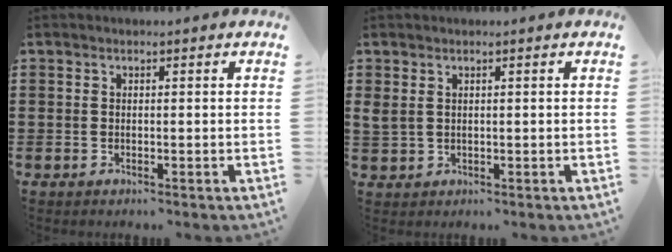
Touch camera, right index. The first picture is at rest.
{"total": 1.3, "force": [0.8, 0.7, 0.7], "torque": [-0.018, 0.003, 0.015]}